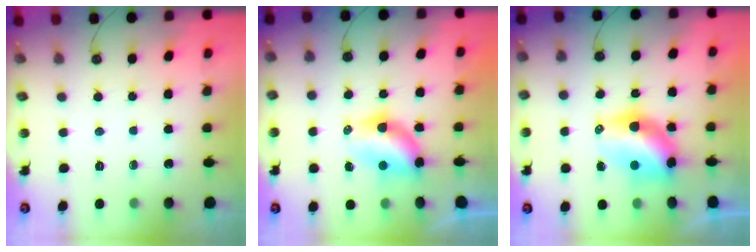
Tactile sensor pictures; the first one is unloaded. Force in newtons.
{"total": 7.9, "press": 6.9, "slide": 3.8}
{"total": 8.4, "press": 8.4, "slide": 0.5}